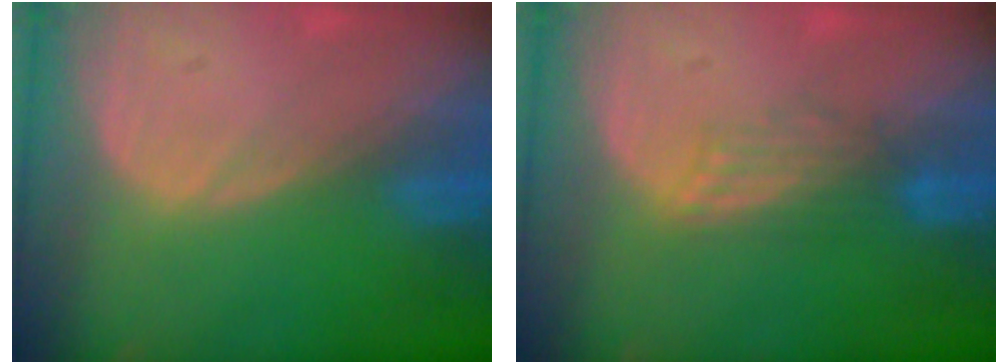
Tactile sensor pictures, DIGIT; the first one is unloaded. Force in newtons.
{"total": 2.7, "press": 2.7, "slide": 0.4}